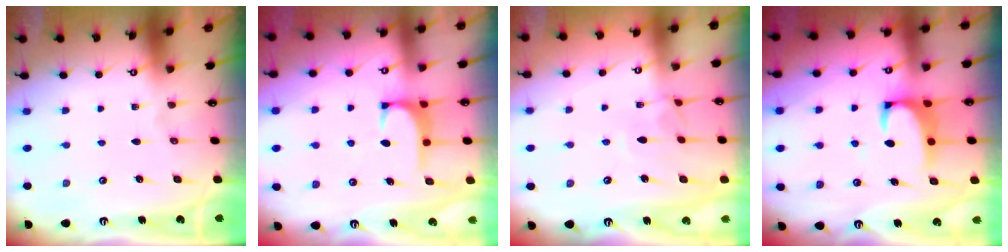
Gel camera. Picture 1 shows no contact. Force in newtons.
{"total": 0.9, "press": 0.6, "slide": 0.6}
{"total": 3.6, "press": 3.6, "slide": 0.2}
{"total": 2.2, "press": 2.0, "slide": 0.9}